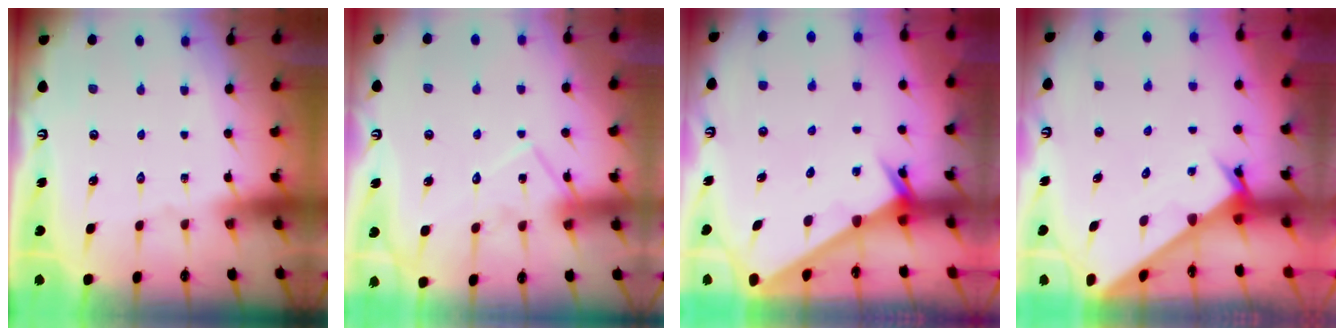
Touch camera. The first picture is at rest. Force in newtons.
{"total": 13.3, "press": 13.2, "slide": 0.8}
{"total": 2.5, "press": 2.5, "slide": 0.1}
{"total": 2.8, "press": 2.8, "slide": 0.1}